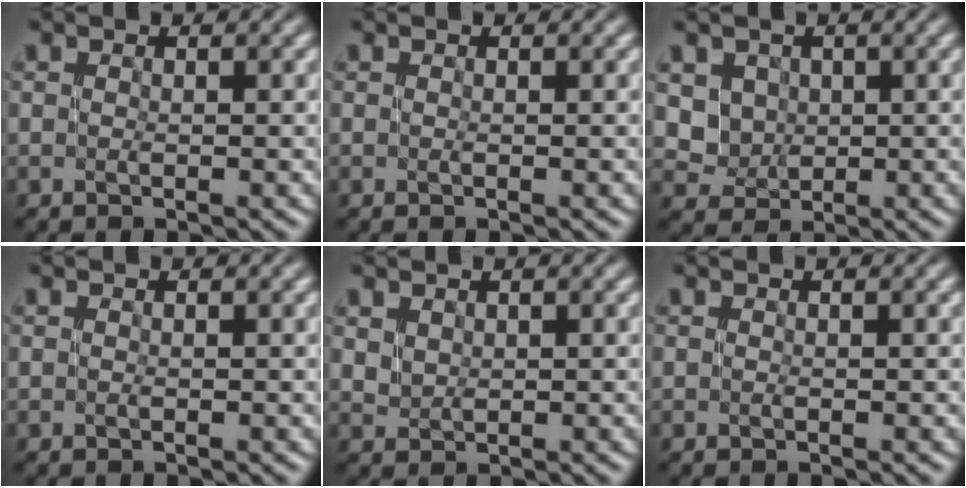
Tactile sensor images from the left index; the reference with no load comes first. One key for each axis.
{"total": 0.0}
{"total": 2.5, "fx": 1.5, "fy": 1.9, "fz": -0.4, "tx": 0.003, "ty": -0.007, "tz": 0.035}
{"total": 0.0}
{"total": 1.1, "fx": 0.9, "fy": 0.4, "fz": -0.4, "tx": 0.012, "ty": 0.002, "tz": 0.021}
{"total": 0.0}